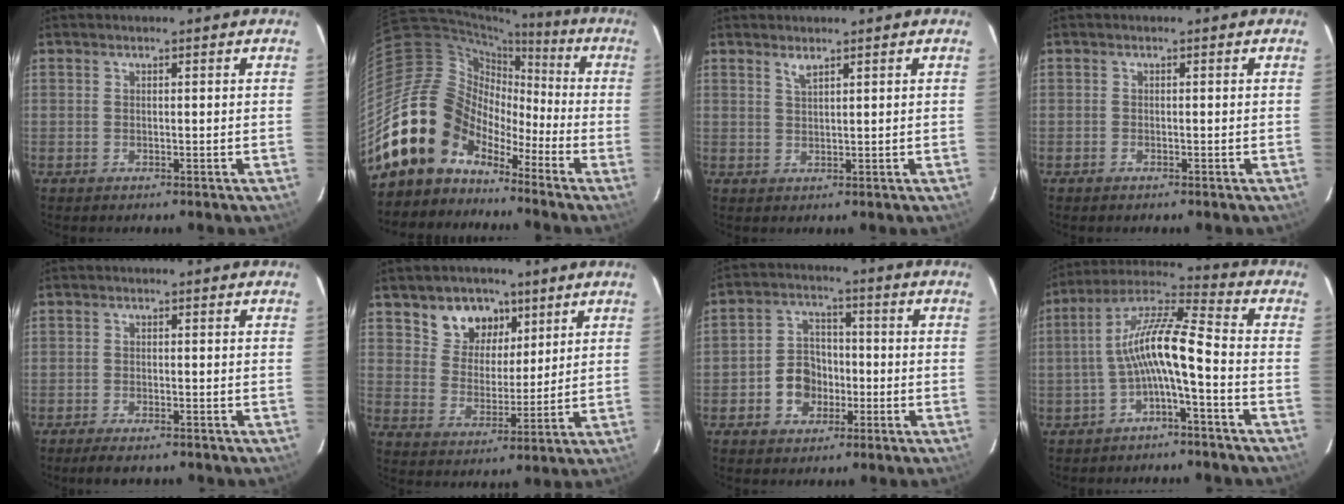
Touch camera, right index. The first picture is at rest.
{"total": 16.0, "force": [-11.0, 10.8, 4.0], "torque": [-0.089, 0.039, -0.203]}
{"total": 1.6, "force": [1.2, 0.3, 1.0], "torque": [-0.018, 0.001, 0.022]}
{"total": 0.6, "force": [-0.5, 0.3, 0.1], "torque": [-0.004, 0.000, -0.011]}
{"total": 4.4, "force": [-3.6, 1.0, 2.2], "torque": [-0.053, -0.014, -0.063]}
{"total": 9.2, "force": [5.5, 6.7, 3.1], "torque": [-0.061, 0.016, 0.100]}
{"total": 7.4, "force": [-2.6, 6.1, 3.2], "torque": [-0.069, 0.023, -0.037]}
{"total": 10.8, "force": [-3.0, 1.4, 10.3], "torque": [-0.217, 0.023, -0.059]}